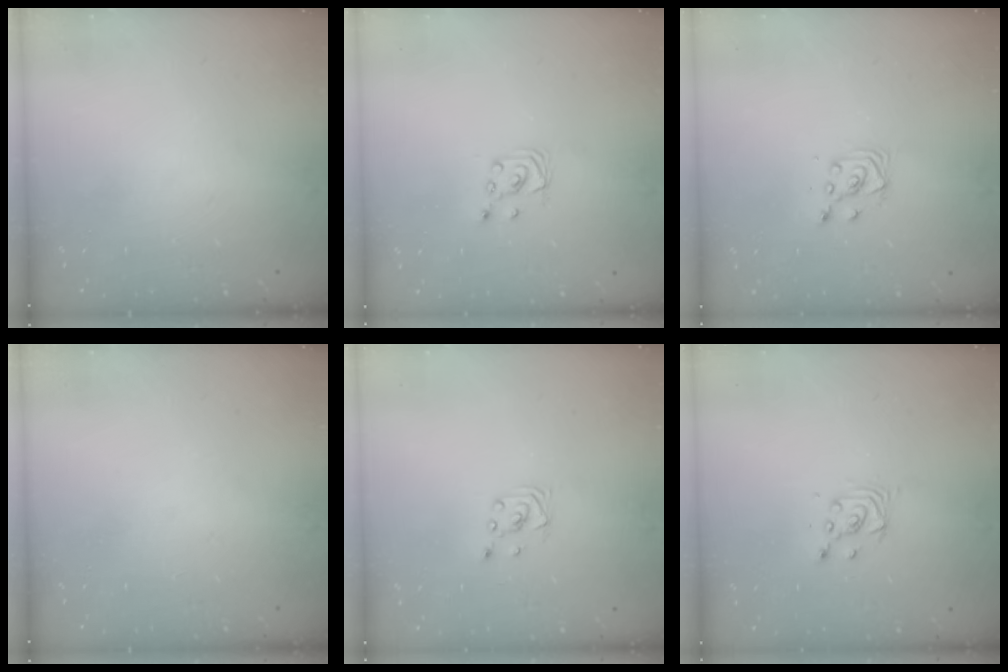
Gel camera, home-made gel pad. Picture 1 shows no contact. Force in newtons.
{"total": 2.4, "press": 2.4, "slide": 0.2}
{"total": 3.8, "press": 3.7, "slide": 0.4}
{"total": 0.0}
{"total": 2.0, "press": 2.0, "slide": 0.1}
{"total": 3.4, "press": 3.4, "slide": 0.4}